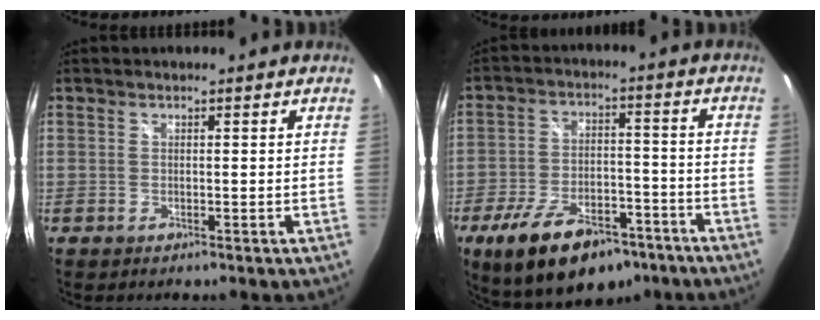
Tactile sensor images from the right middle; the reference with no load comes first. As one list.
[{"total": 17.2, "force": [-11.2, 8.0, 10.4], "torque": [-0.200, -0.011, -0.168]}]